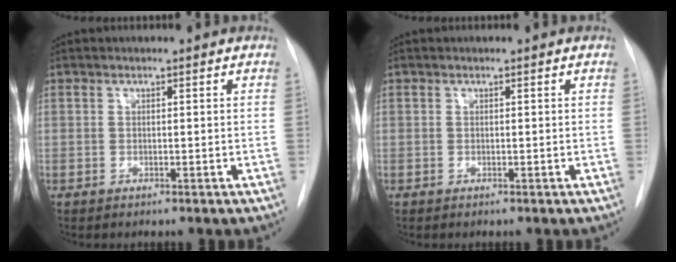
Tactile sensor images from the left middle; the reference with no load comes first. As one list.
[{"total": 0.0}]